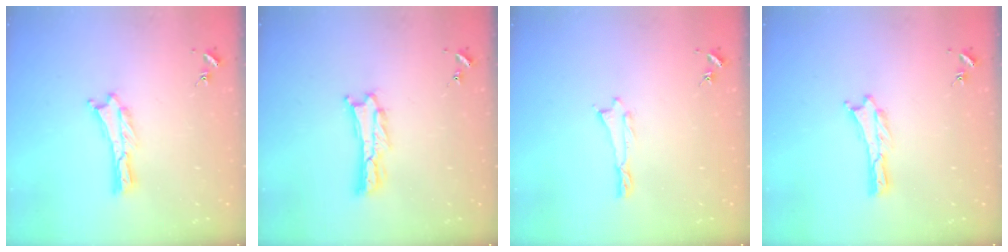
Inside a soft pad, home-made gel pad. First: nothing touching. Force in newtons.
{"total": 1.6, "press": 1.6, "slide": 0.2}
{"total": 0.0}
{"total": 0.0}